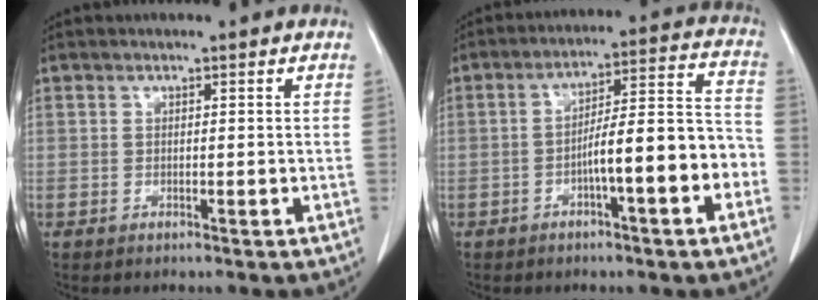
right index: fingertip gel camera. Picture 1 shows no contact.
{"total": 11.2, "force": [-3.9, 1.2, 10.4], "torque": [-0.158, 0.029, -0.058]}